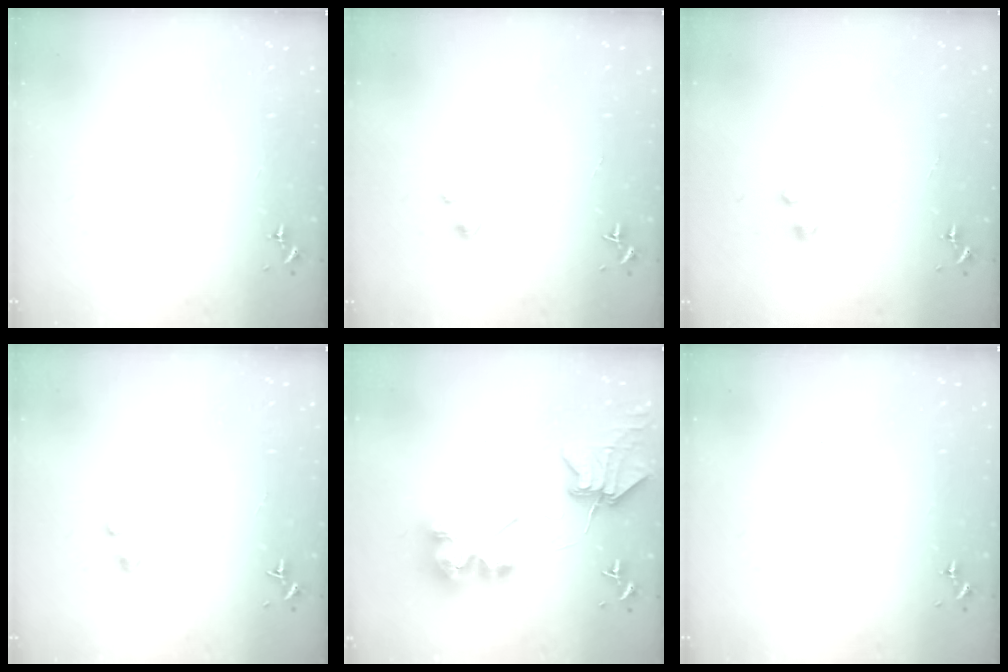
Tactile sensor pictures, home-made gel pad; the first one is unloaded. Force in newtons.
{"total": 2.4, "press": 2.4, "slide": 0.3}
{"total": 2.5, "press": 2.5, "slide": 0.2}
{"total": 1.8, "press": 1.8, "slide": 0.1}
{"total": 10.2, "press": 10.1, "slide": 1.4}
{"total": 0.0}